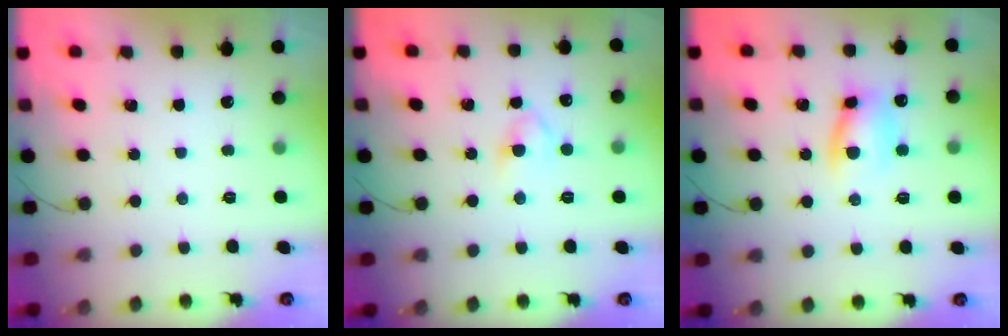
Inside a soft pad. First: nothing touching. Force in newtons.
{"total": 4.2, "press": 4.0, "slide": 1.3}
{"total": 9.2, "press": 9.2, "slide": 0.9}